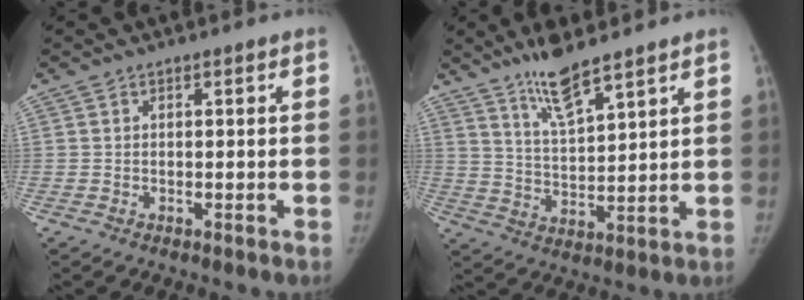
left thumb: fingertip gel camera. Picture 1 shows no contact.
{"total": 7.2, "force": [5.6, 1.2, 4.5], "torque": [-0.075, -0.038, 0.108]}